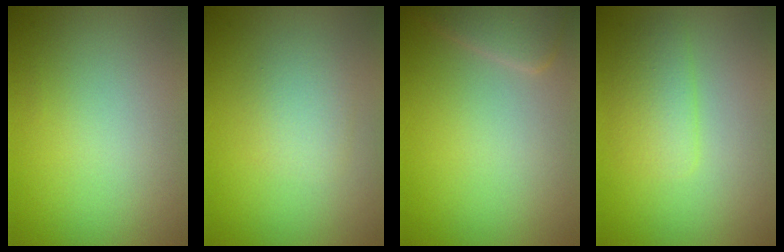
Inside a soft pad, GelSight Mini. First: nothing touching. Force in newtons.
{"total": 2.1, "press": 2.1, "slide": 0.0}
{"total": 2.5, "press": 2.5, "slide": 0.3}
{"total": 2.4, "press": 2.4, "slide": 0.1}